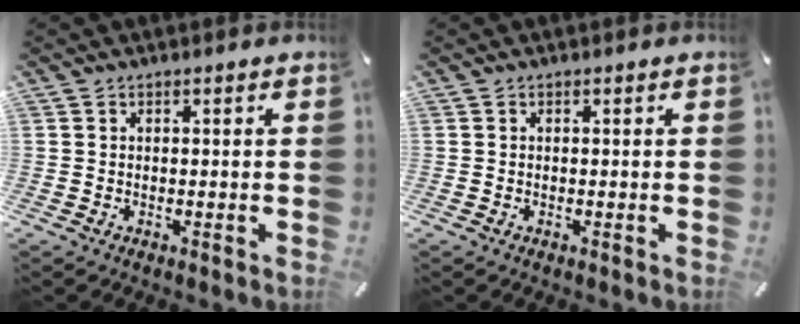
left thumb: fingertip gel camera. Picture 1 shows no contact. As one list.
[{"total": 0.0}]